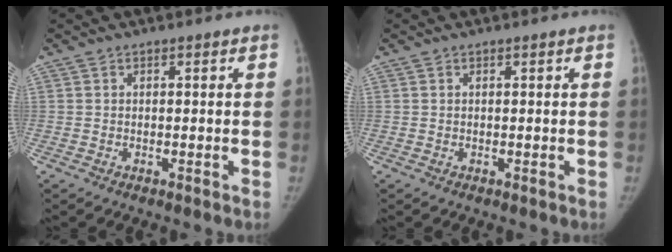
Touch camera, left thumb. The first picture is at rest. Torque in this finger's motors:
{"motor_torque": [0.12, 0.01, 0.06, -0.77, 0.02]}